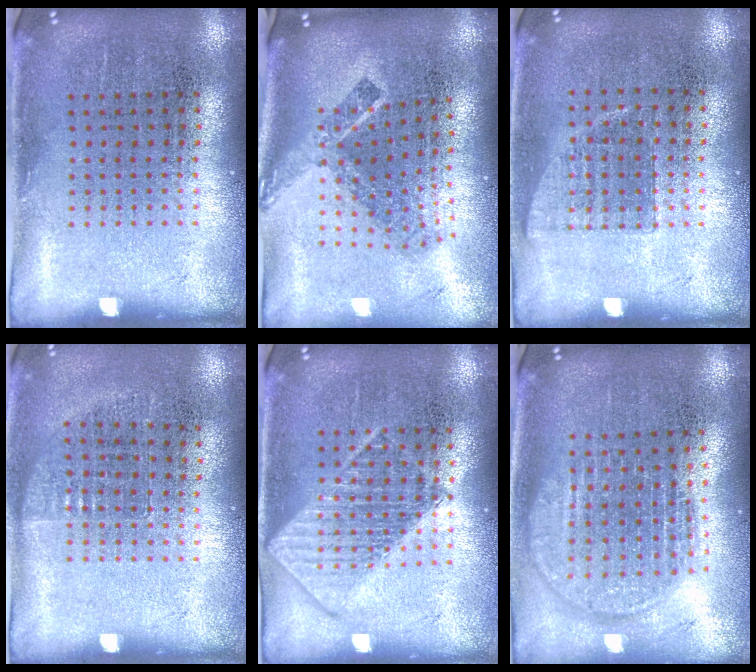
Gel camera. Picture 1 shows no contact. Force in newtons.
{"total": 2.4, "press": 1.6, "slide": 1.8}
{"total": 0.7, "press": 0.7, "slide": 0.3}
{"total": 0.7, "press": 0.6, "slide": 0.3}
{"total": 2.7, "press": 2.7, "slide": 0.4}
{"total": 1.8, "press": 1.5, "slide": 0.9}